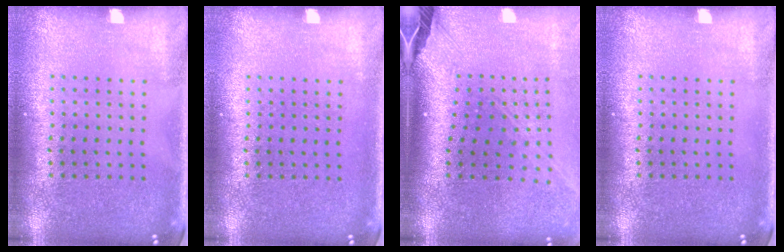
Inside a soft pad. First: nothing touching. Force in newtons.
{"total": 0.0}
{"total": 2.8, "press": 2.0, "slide": 1.9}
{"total": 0.0}